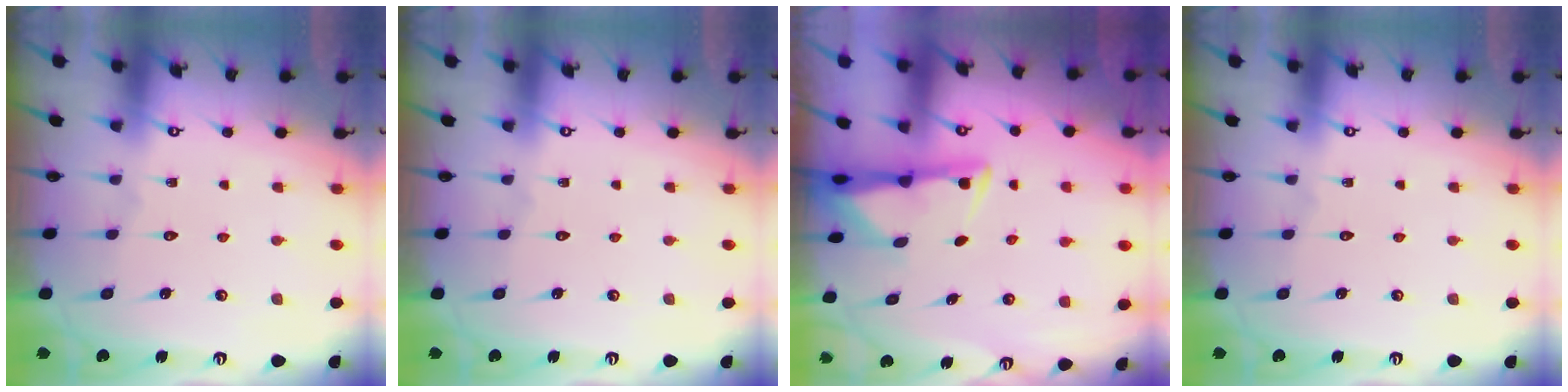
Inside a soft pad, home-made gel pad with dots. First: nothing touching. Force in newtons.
{"total": 0.0}
{"total": 2.8, "press": 2.7, "slide": 0.6}
{"total": 0.0}